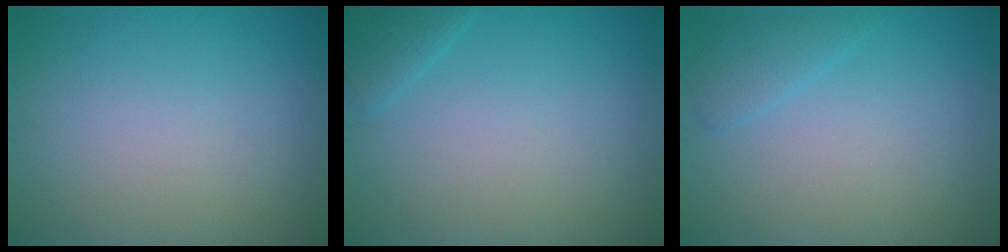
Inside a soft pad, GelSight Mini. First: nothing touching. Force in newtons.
{"total": 1.3, "press": 1.3, "slide": 0.1}
{"total": 1.5, "press": 1.5, "slide": 0.1}